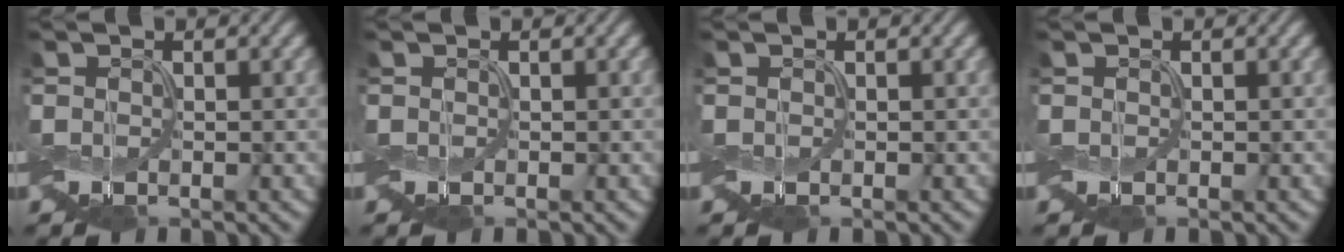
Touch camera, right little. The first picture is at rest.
{"total": 0.0}
{"total": 0.0}
{"total": 0.0}